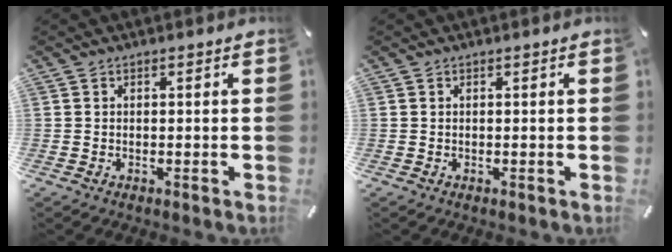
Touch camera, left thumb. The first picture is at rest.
{"total": 0.0}